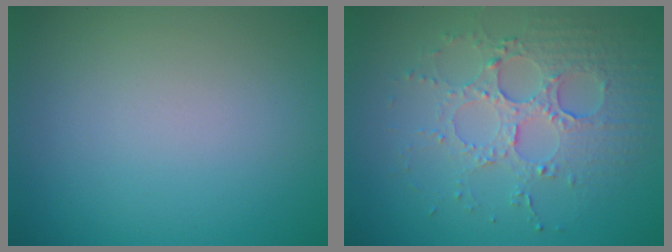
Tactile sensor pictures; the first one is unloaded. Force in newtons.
{"total": 3.9, "press": 3.6, "slide": 1.4}